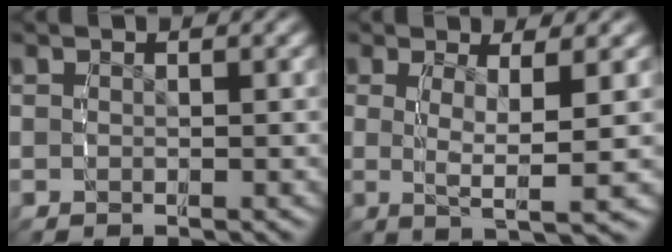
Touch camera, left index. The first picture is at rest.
{"total": 6.4, "force": [-0.5, 1.9, 6.1], "torque": [-0.094, -0.017, -0.001]}